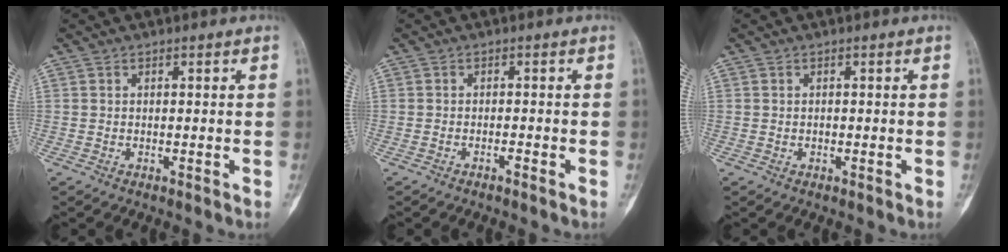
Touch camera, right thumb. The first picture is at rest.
{"total": 0.8, "force": [-0.6, 0.0, 0.5], "torque": [-0.009, 0.007, -0.011]}
{"total": 0.5, "force": [-0.1, 0.5, 0.2], "torque": [0.001, 0.002, -0.002]}